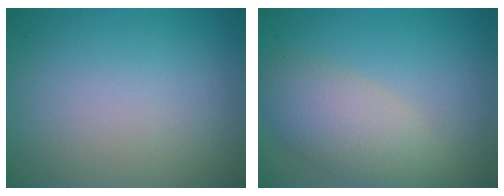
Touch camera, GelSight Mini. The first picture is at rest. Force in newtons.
{"total": 5.0, "press": 5.0, "slide": 0.4}